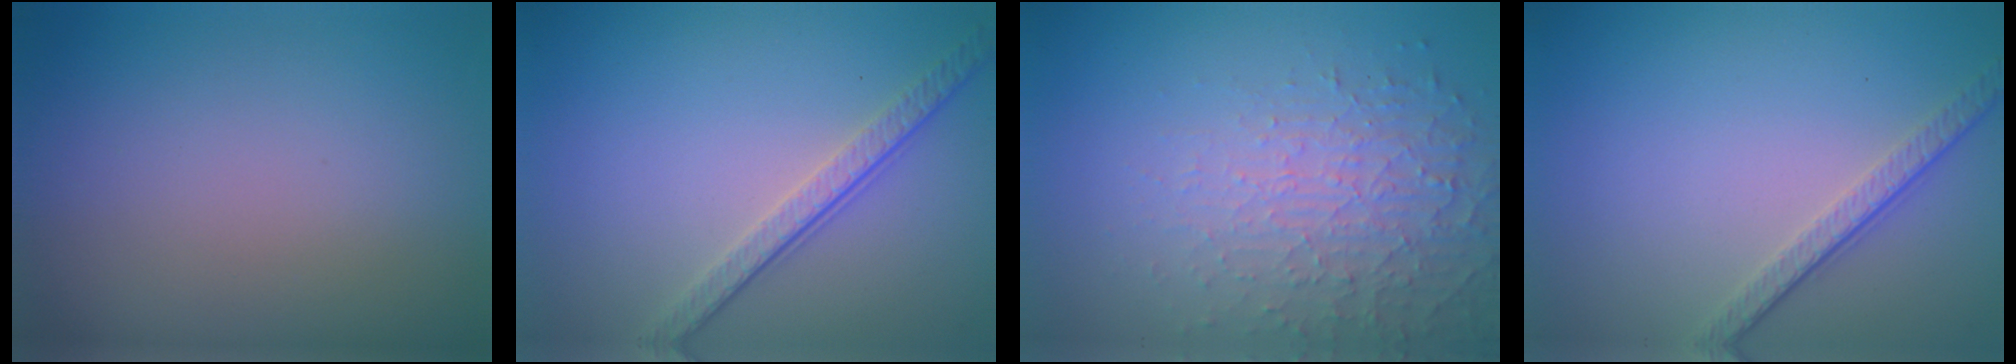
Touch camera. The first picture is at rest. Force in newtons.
{"total": 3.4, "press": 2.5, "slide": 2.4}
{"total": 5.3, "press": 3.4, "slide": 4.1}
{"total": 3.3, "press": 2.3, "slide": 2.3}